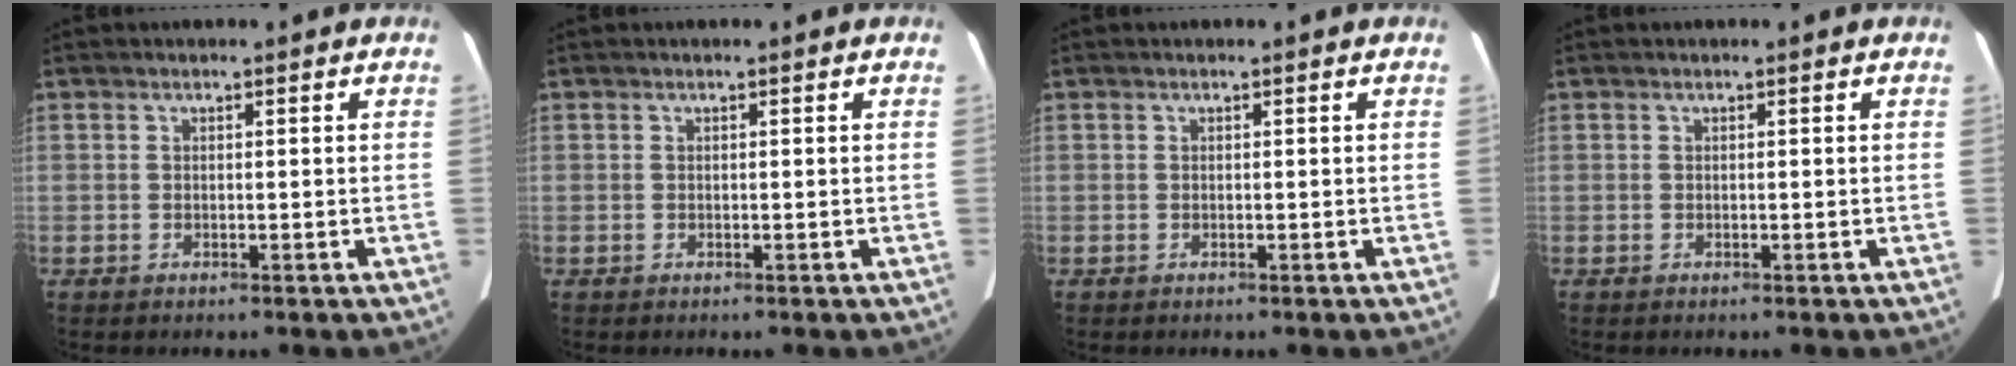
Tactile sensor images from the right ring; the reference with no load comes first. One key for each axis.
{"total": 0.0}
{"total": 0.0}
{"total": 0.0}